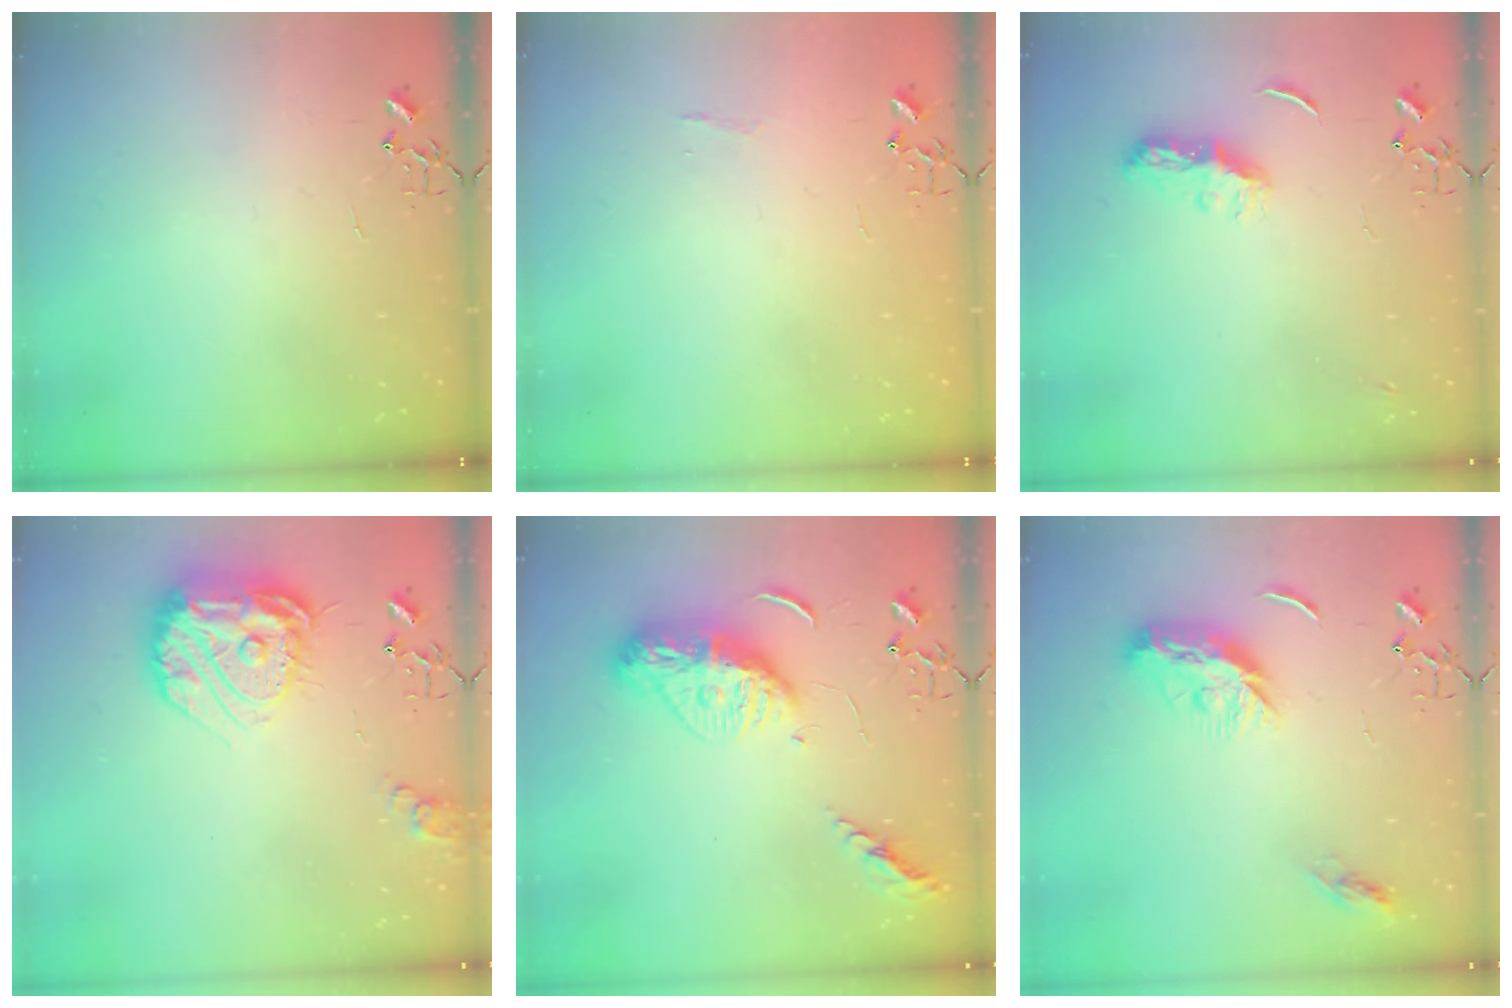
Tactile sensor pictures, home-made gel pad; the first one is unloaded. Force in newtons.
{"total": 3.7, "press": 3.7, "slide": 0.4}
{"total": 8.1, "press": 8.1, "slide": 0.6}
{"total": 19.8, "press": 19.7, "slide": 2.0}
{"total": 13.5, "press": 13.5, "slide": 1.2}
{"total": 11.0, "press": 11.0, "slide": 0.1}